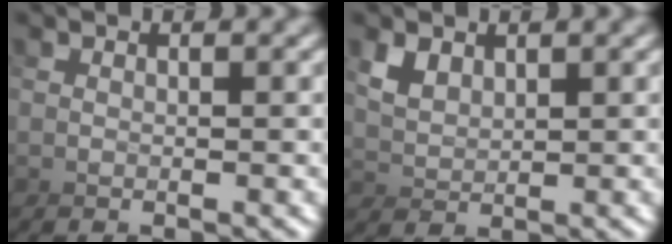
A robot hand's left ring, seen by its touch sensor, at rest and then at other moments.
{"total": 4.3, "force": [1.8, -0.7, -3.8], "torque": [0.015, 0.006, 0.024]}